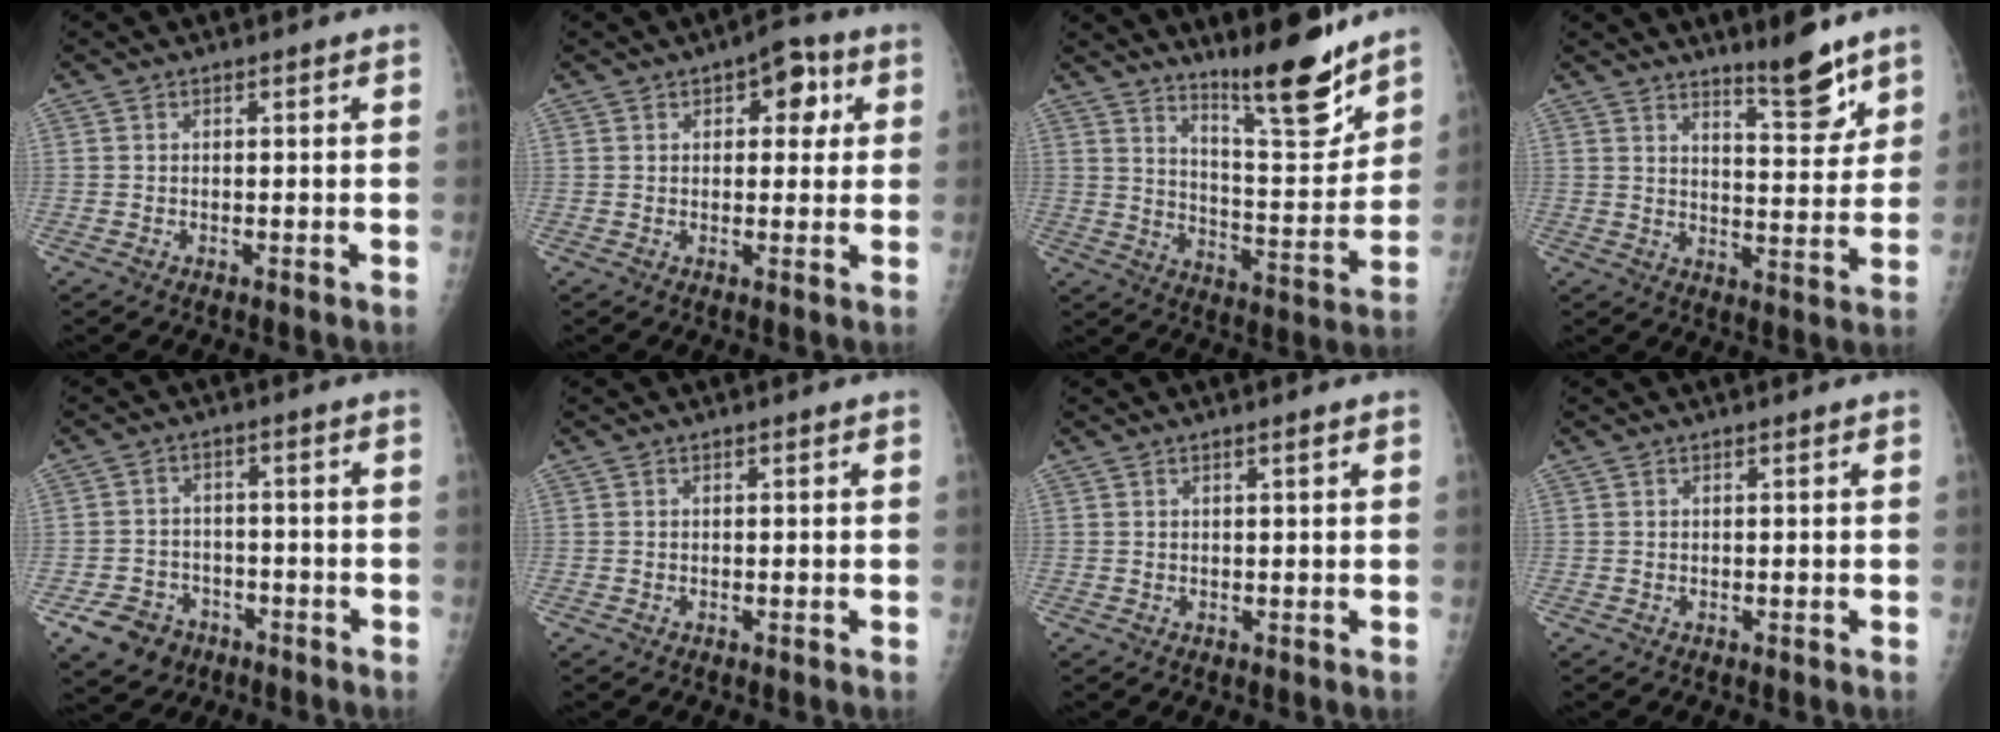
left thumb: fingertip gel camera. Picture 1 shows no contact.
{"total": 6.8, "force": [2.4, 4.0, 5.0], "torque": [-0.028, 0.000, 0.023]}
{"total": 14.1, "force": [11.2, 2.4, 8.1], "torque": [-0.093, -0.095, 0.185]}
{"total": 8.8, "force": [6.8, 2.1, 5.1], "torque": [-0.056, -0.059, 0.109]}
{"total": 7.7, "force": [-4.3, 5.9, 2.3], "torque": [-0.028, 0.027, -0.066]}
{"total": 0.0}
{"total": 0.9, "force": [0.4, 0.1, 0.8], "torque": [-0.013, 0.000, 0.007]}
{"total": 0.0}